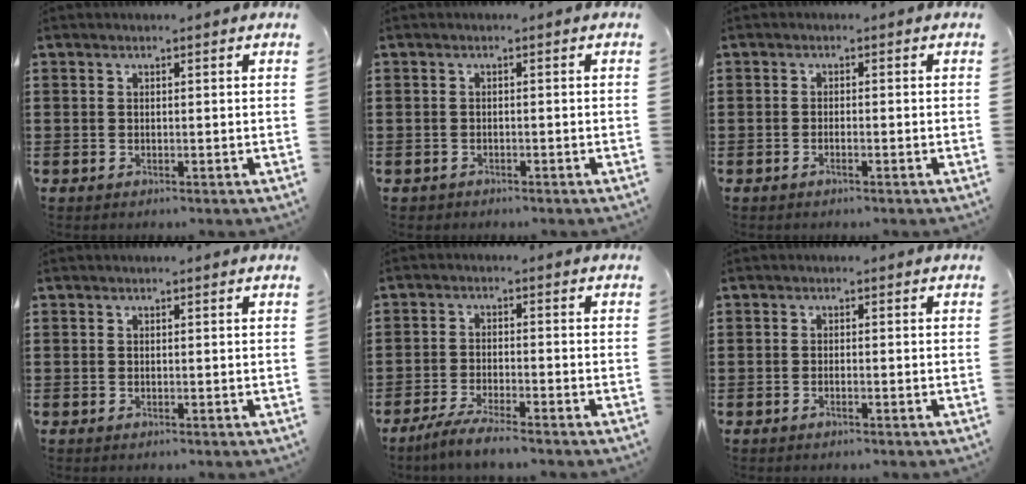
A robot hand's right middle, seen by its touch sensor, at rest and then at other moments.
{"total": 0.9, "force": [-0.8, 0.5, -0.1], "torque": [0.001, 0.003, -0.019]}
{"total": 0.9, "force": [-0.5, 0.1, 0.8], "torque": [-0.016, -0.005, -0.008]}
{"total": 0.0}
{"total": 4.1, "force": [-3.7, 0.1, 1.8], "torque": [-0.038, -0.003, -0.072]}
{"total": 0.8, "force": [-0.4, 0.0, 0.6], "torque": [-0.013, -0.004, -0.007]}